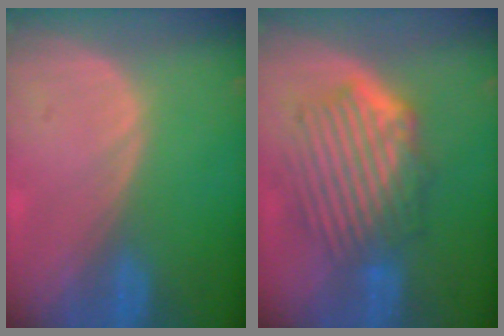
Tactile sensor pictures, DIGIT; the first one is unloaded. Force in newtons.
{"total": 9.6, "press": 8.5, "slide": 4.5}